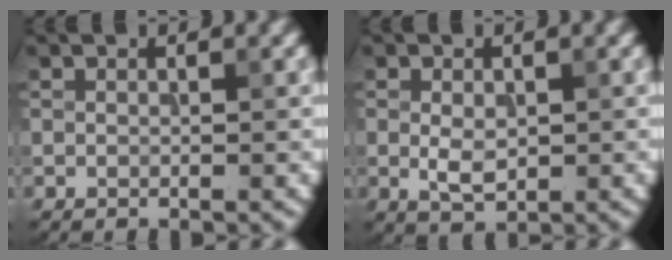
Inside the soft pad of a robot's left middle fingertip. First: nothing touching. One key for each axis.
{"total": 2.2, "fx": -0.3, "fy": 1.2, "fz": 1.8, "tx": -0.038, "ty": -0.001, "tz": -0.002}